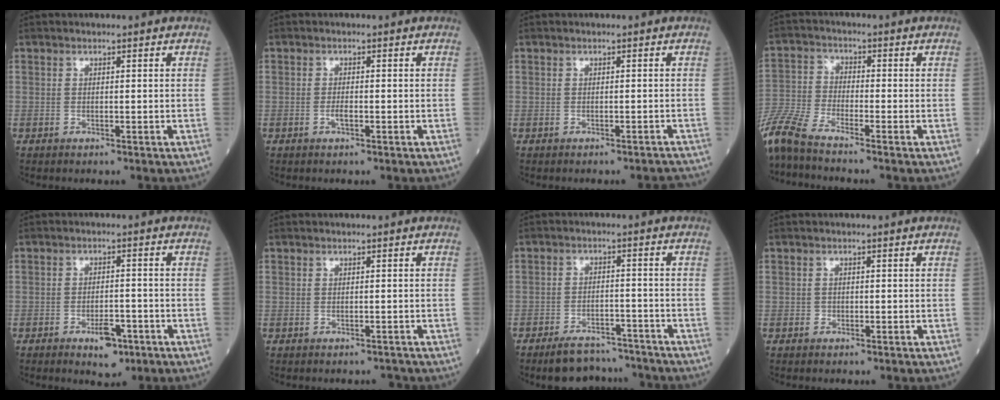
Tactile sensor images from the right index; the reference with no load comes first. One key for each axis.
{"total": 1.2, "fx": -0.5, "fy": 0.2, "fz": 1.0, "tx": -0.021, "ty": 0.001, "tz": -0.010}
{"total": 1.7, "fx": -1.7, "fy": 0.0, "fz": 0.2, "tx": 0.001, "ty": -0.001, "tz": -0.020}
{"total": 9.1, "fx": -8.1, "fy": 0.1, "fz": 4.1, "tx": -0.101, "ty": -0.025, "tz": -0.169}
{"total": 4.5, "fx": -2.5, "fy": 2.0, "fz": 3.1, "tx": -0.047, "ty": 0.003, "tz": -0.031}
{"total": 0.5, "fx": -0.5, "fy": 0.2, "fz": 0.1, "tx": 0.001, "ty": 0.001, "tz": -0.008}
{"total": 7.4, "fx": -6.8, "fy": 2.6, "fz": 1.4, "tx": -0.014, "ty": 0.008, "tz": -0.104}
{"total": 0.7, "fx": -0.3, "fy": 0.6, "fz": 0.1, "tx": 0.000, "ty": 0.005, "tz": -0.007}